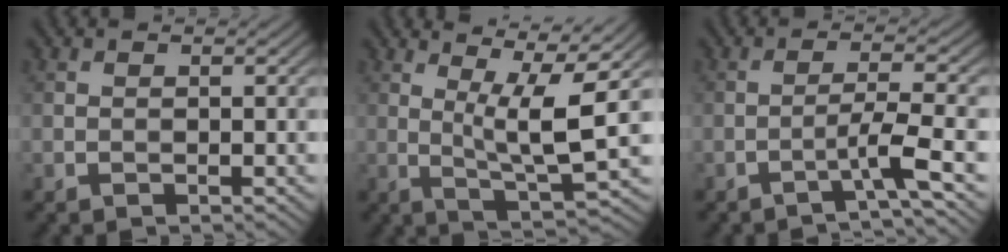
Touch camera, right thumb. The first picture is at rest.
{"total": 8.7, "force": [2.6, 1.4, 8.2], "torque": [-0.146, 0.007, 0.049]}
{"total": 4.3, "force": [-2.3, 0.0, 3.7], "torque": [-0.061, 0.017, -0.061]}